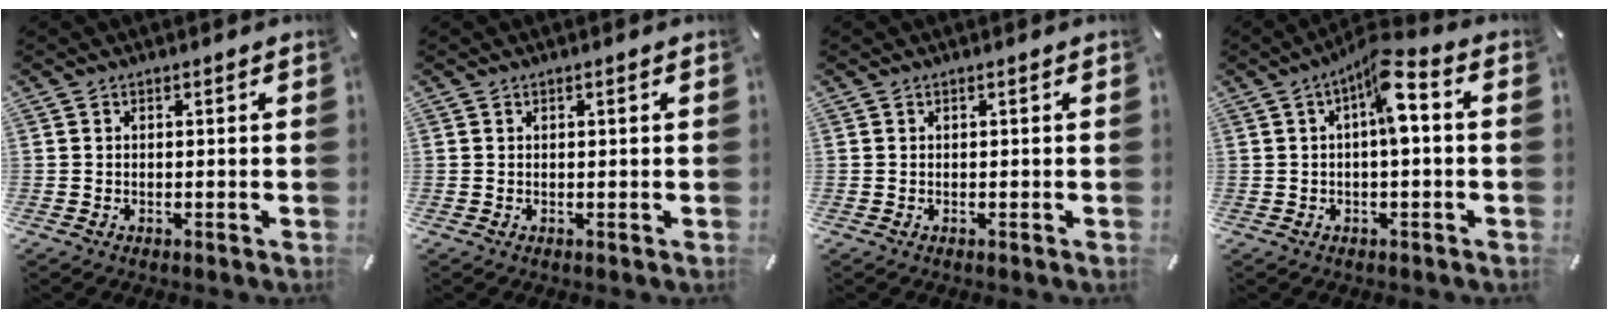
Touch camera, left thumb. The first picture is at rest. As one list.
[{"total": 0.0}, {"total": 0.0}, {"total": 8.6, "force": [1.2, 2.9, 8.0], "torque": [-0.135, -0.002, 0.018]}]